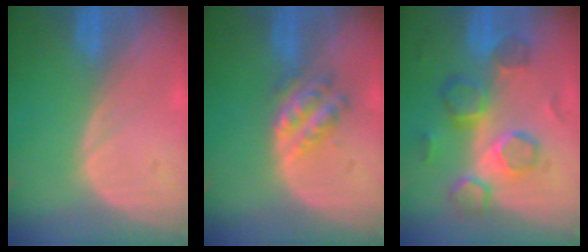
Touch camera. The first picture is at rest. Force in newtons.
{"total": 5.3, "press": 4.8, "slide": 2.1}
{"total": 8.8, "press": 8.5, "slide": 2.3}